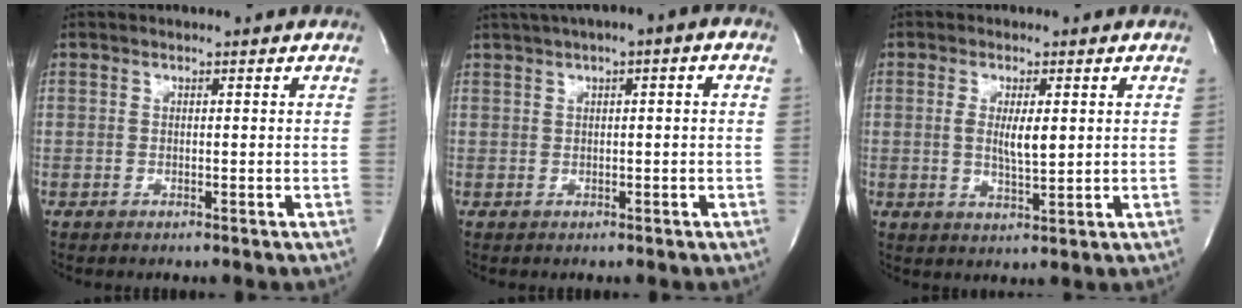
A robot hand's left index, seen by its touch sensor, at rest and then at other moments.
{"total": 5.6, "force": [2.4, 0.8, 5.0], "torque": [-0.082, 0.029, 0.036]}
{"total": 3.8, "force": [0.5, 0.9, 3.6], "torque": [-0.072, -0.013, 0.011]}